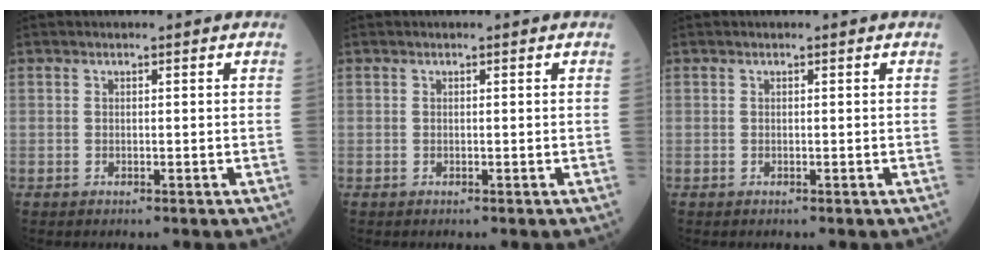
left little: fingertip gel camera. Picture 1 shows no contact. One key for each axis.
{"total": 0.0}
{"total": 0.0}